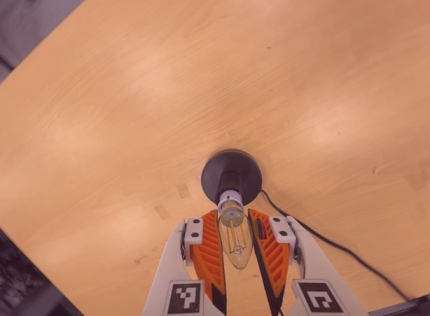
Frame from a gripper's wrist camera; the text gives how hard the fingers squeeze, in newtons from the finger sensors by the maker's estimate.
{"total": 11.0, "left": 10.2, "right": 11.7}